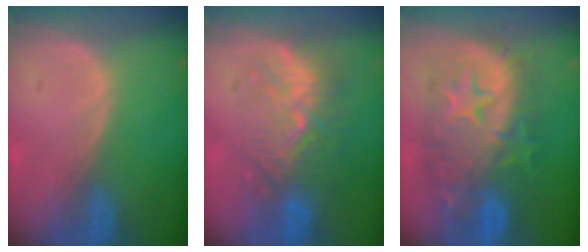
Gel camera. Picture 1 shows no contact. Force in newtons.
{"total": 9.4, "press": 9.0, "slide": 2.7}
{"total": 12.6, "press": 12.6, "slide": 1.1}